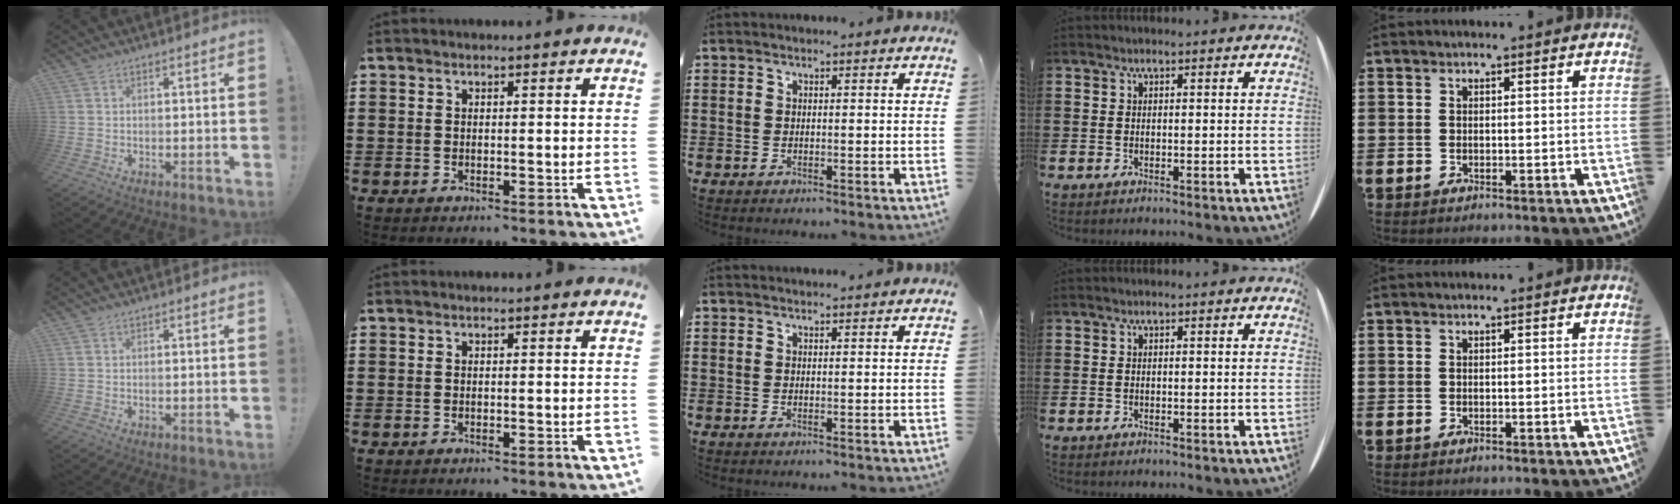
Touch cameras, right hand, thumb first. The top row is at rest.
{"middle": {"total": 0.7, "force": [0.7, 0.0, 0.0], "torque": [-0.002, -0.001, 0.014]}}